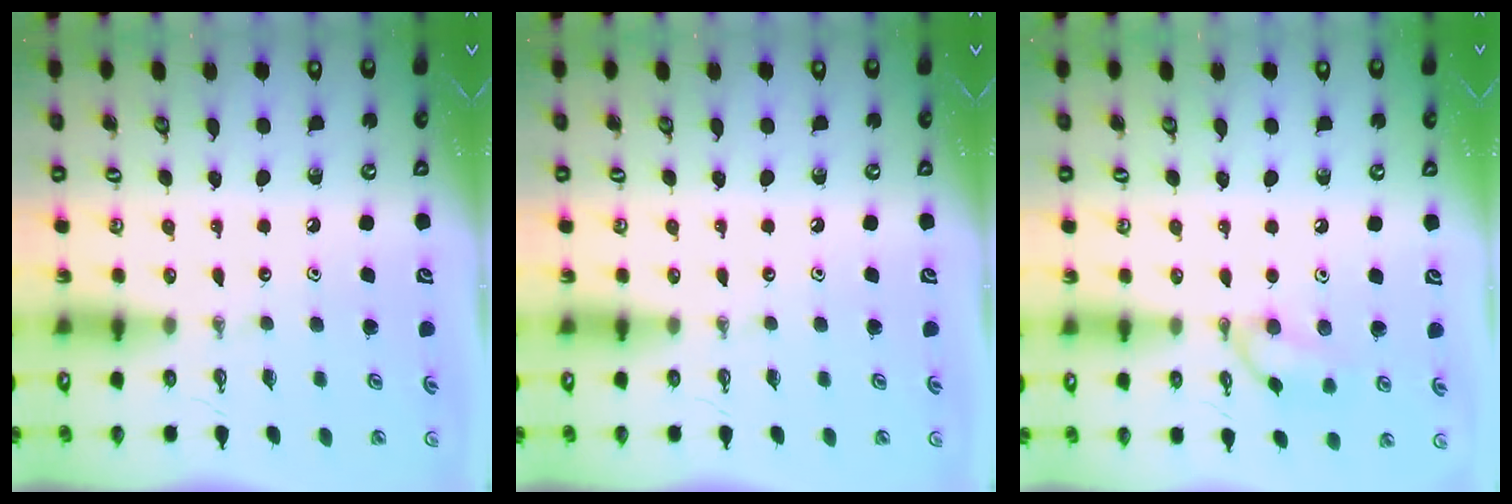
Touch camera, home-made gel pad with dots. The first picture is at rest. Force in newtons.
{"total": 0.0}
{"total": 9.6, "press": 9.6, "slide": 0.1}